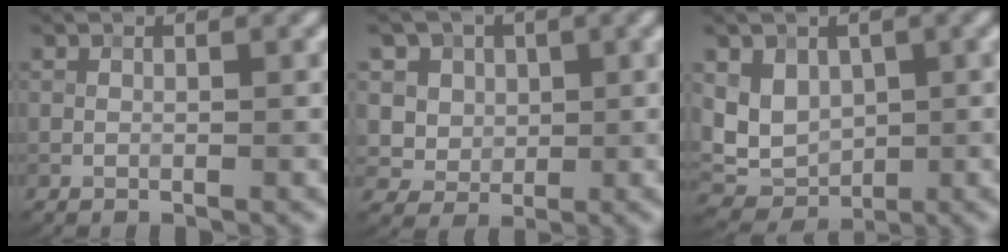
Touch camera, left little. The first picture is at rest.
{"total": 6.2, "force": [2.6, 5.0, 2.6], "torque": [-0.045, 0.000, 0.034]}
{"total": 4.1, "force": [1.1, 3.3, 2.1], "torque": [-0.040, -0.012, 0.020]}